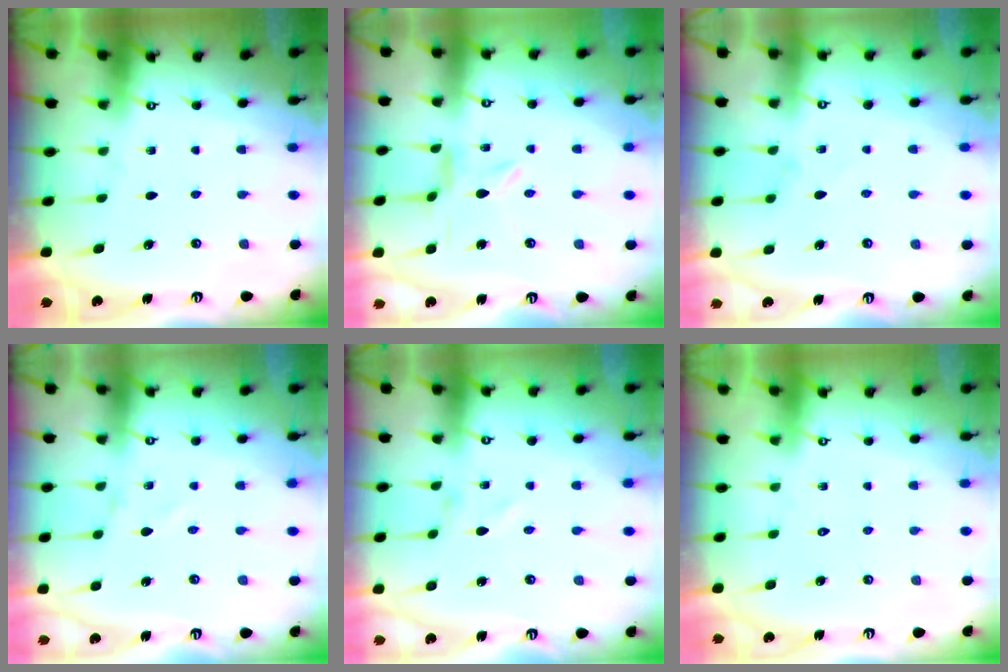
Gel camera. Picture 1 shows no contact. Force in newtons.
{"total": 2.0, "press": 2.0, "slide": 0.3}
{"total": 0.8, "press": 0.8, "slide": 0.3}
{"total": 0.0}
{"total": 1.1, "press": 1.1, "slide": 0.1}
{"total": 1.6, "press": 1.5, "slide": 0.1}